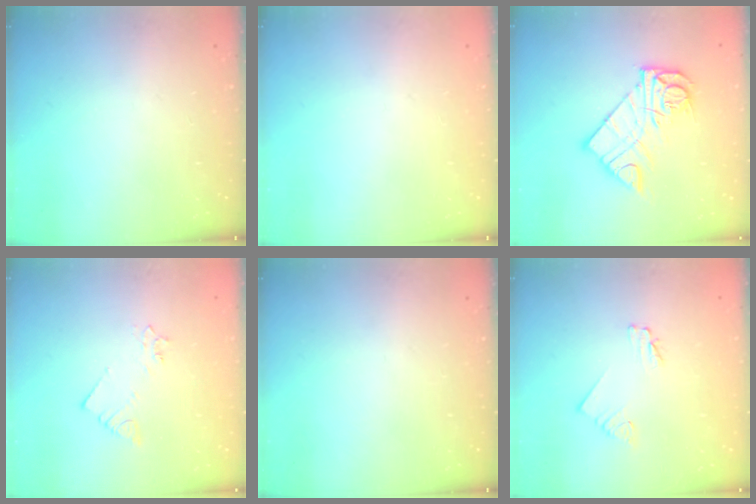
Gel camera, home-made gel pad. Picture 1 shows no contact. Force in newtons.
{"total": 0.0}
{"total": 13.7, "press": 13.7, "slide": 1.4}
{"total": 2.7, "press": 2.7, "slide": 0.3}
{"total": 0.0}
{"total": 1.6, "press": 1.5, "slide": 0.2}